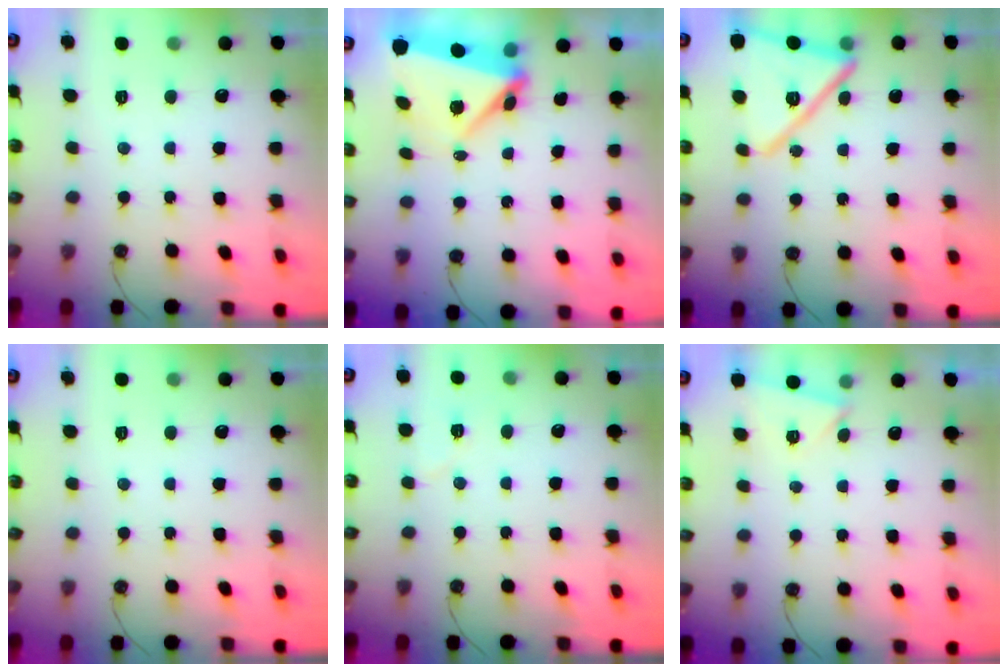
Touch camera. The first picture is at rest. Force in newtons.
{"total": 6.2, "press": 5.9, "slide": 1.8}
{"total": 16.9, "press": 16.9, "slide": 1.1}
{"total": 0.0}
{"total": 5.3, "press": 5.1, "slide": 1.4}
{"total": 3.1, "press": 2.3, "slide": 2.1}